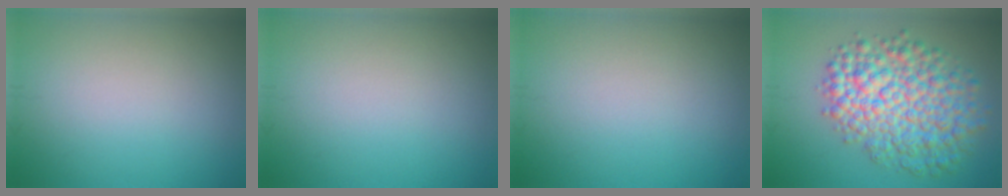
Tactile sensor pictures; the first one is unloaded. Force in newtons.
{"total": 0.0}
{"total": 0.0}
{"total": 9.0, "press": 9.0, "slide": 0.2}